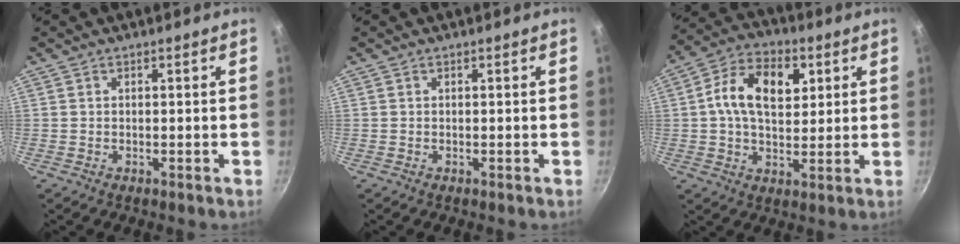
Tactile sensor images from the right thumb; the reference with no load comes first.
{"total": 0.0}
{"total": 13.4, "force": [3.1, 8.3, 10.0], "torque": [-0.151, 0.007, 0.047]}